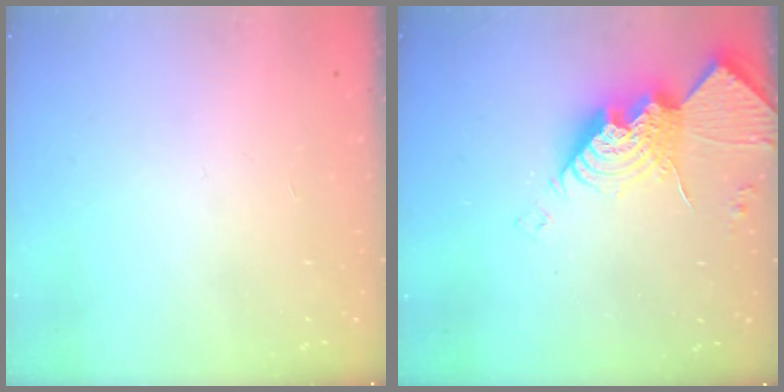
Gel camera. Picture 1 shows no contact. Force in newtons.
{"total": 14.9, "press": 14.8, "slide": 1.2}